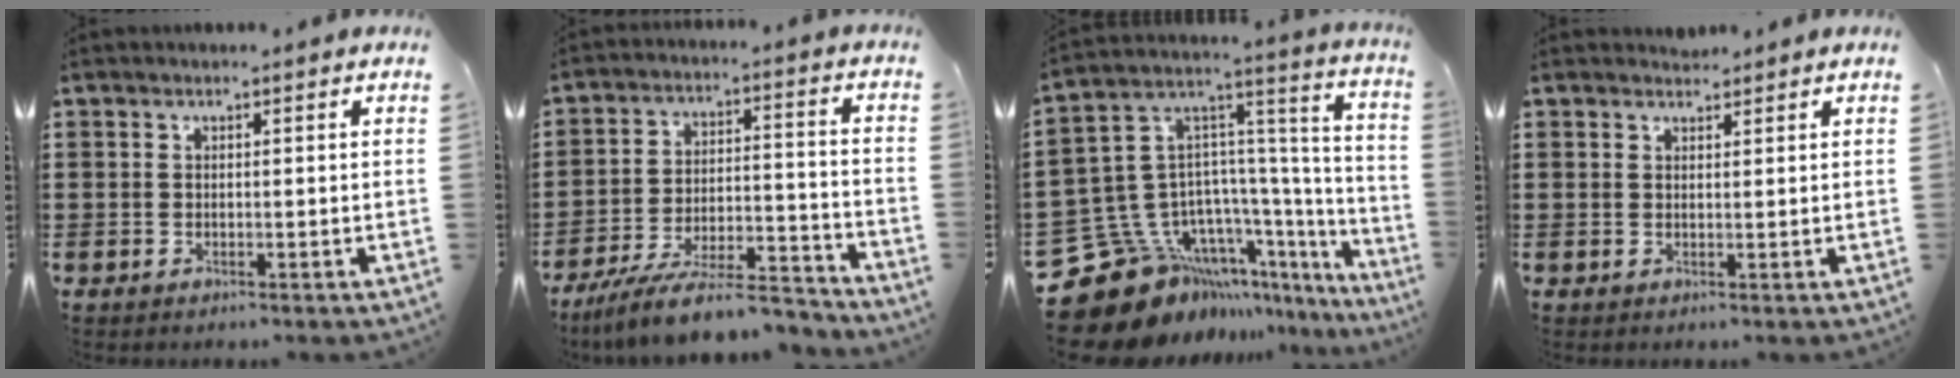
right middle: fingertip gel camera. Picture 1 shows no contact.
{"total": 10.1, "force": [-8.9, 1.1, 4.7], "torque": [-0.081, 0.016, -0.171]}
{"total": 14.7, "force": [-10.1, 9.4, 5.0], "torque": [-0.150, -0.005, -0.169]}
{"total": 1.3, "force": [1.3, 0.3, -0.1], "torque": [-0.001, 0.001, 0.026]}